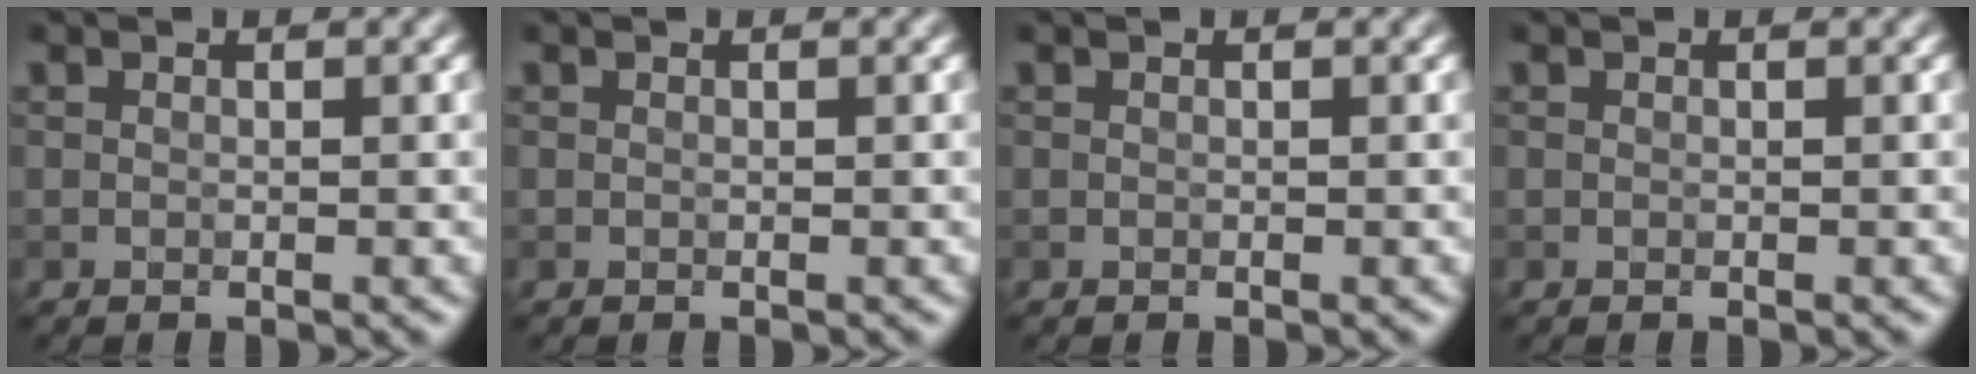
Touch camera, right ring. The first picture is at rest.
{"total": 0.0}
{"total": 0.0}
{"total": 0.0}